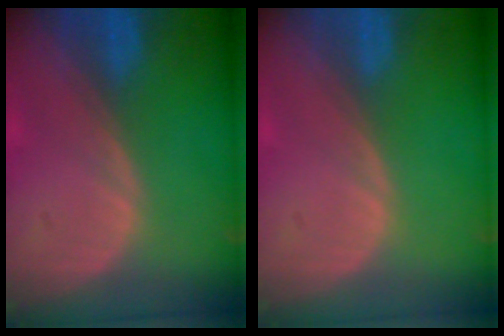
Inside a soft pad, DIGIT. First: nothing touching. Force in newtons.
{"total": 0.0}